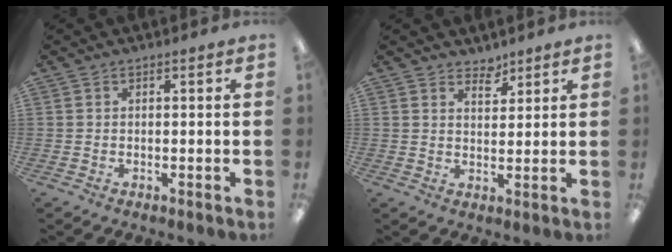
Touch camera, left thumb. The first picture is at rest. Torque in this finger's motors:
{"motor_torque": [0.02, -0.03, -0.39, 0.13, 0.03]}